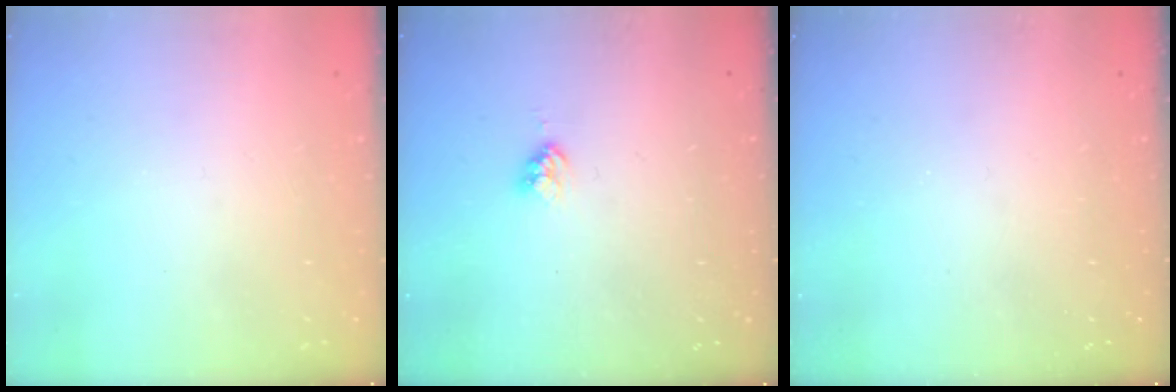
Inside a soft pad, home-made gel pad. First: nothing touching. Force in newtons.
{"total": 2.4, "press": 2.3, "slide": 0.4}
{"total": 0.0}